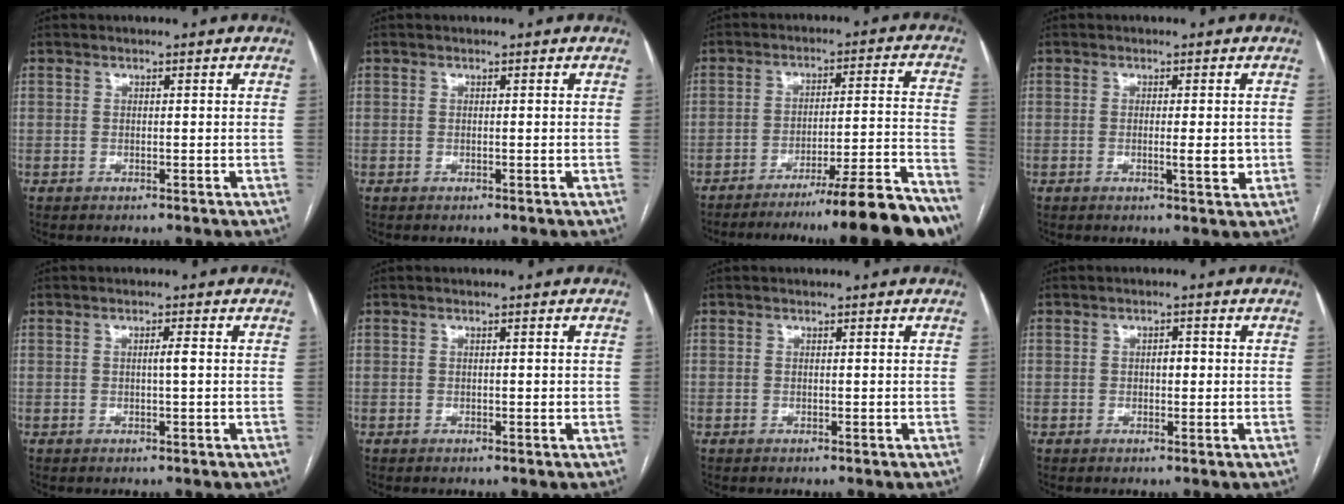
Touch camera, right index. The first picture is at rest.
{"total": 0.0}
{"total": 19.0, "force": [-16.1, -0.9, 10.0], "torque": [-0.079, 0.013, -0.233]}
{"total": 3.1, "force": [-0.5, 0.5, 3.0], "torque": [-0.046, -0.003, -0.006]}
{"total": 1.3, "force": [0.0, -0.2, 1.3], "torque": [-0.023, 0.001, 0.000]}
{"total": 0.8, "force": [0.0, 0.2, 0.7], "torque": [-0.011, 0.000, 0.002]}
{"total": 0.0}
{"total": 1.5, "force": [0.0, 0.8, 1.3], "torque": [-0.017, 0.004, -0.001]}